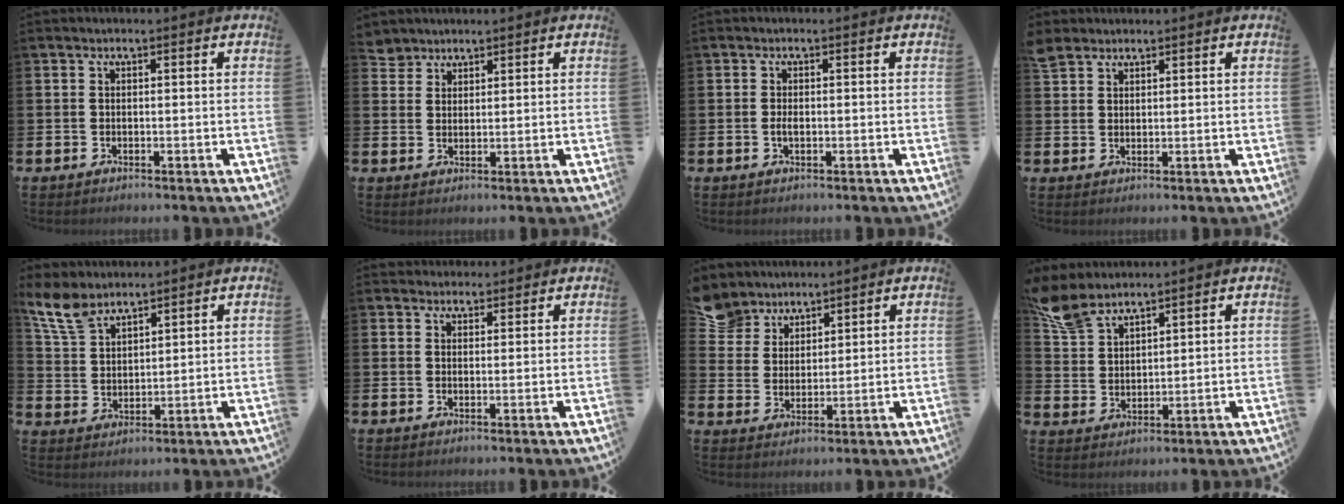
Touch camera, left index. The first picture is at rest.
{"total": 3.3, "force": [3.0, 1.1, -0.4], "torque": [0.006, -0.011, 0.057]}
{"total": 1.2, "force": [-0.2, 0.6, 1.1], "torque": [-0.021, 0.002, -0.005]}
{"total": 3.2, "force": [2.9, 1.3, 0.2], "torque": [-0.005, -0.007, 0.054]}
{"total": 7.5, "force": [6.6, 2.4, 2.7], "torque": [-0.083, -0.018, 0.123]}
{"total": 2.5, "force": [2.3, 0.9, -0.2], "torque": [0.009, -0.009, 0.042]}
{"total": 6.4, "force": [5.9, 2.6, -0.5], "torque": [-0.023, -0.035, 0.112]}
{"total": 6.5, "force": [5.9, 2.2, 1.7], "torque": [-0.056, -0.019, 0.110]}